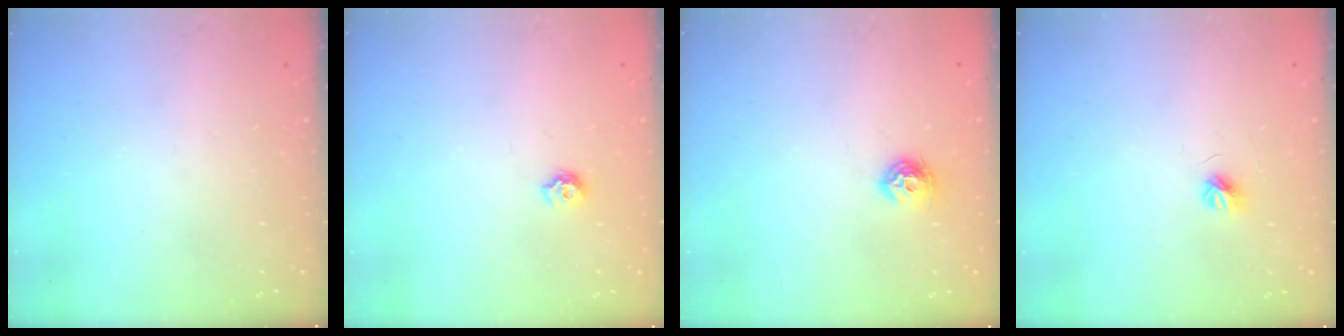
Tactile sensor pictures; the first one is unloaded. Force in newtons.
{"total": 5.6, "press": 5.6, "slide": 0.7}
{"total": 7.2, "press": 7.1, "slide": 0.4}
{"total": 3.6, "press": 3.5, "slide": 0.4}